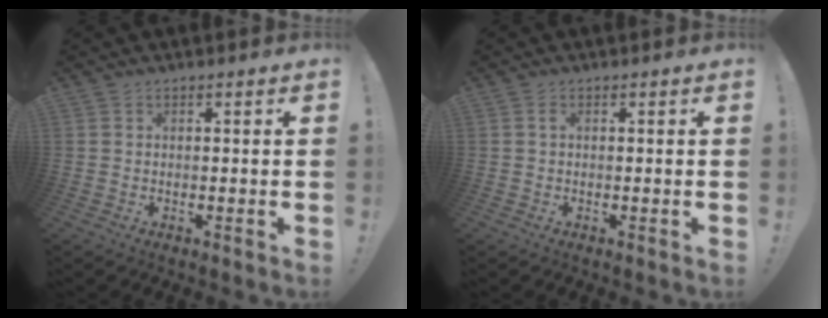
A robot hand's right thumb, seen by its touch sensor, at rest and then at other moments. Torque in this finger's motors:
{"motor_torque": [0.04, 0.16, 0.01, 0.00, 0.07]}